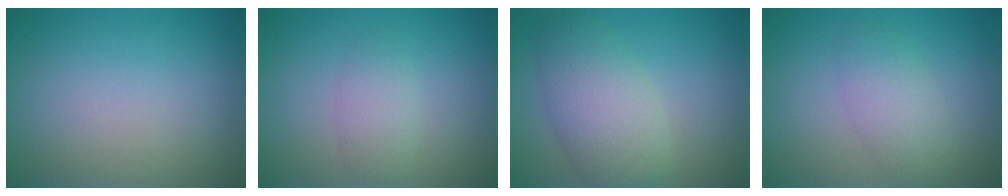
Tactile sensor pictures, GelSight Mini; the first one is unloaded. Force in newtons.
{"total": 1.9, "press": 1.9, "slide": 0.1}
{"total": 5.3, "press": 5.3, "slide": 0.1}
{"total": 3.0, "press": 3.0, "slide": 0.2}